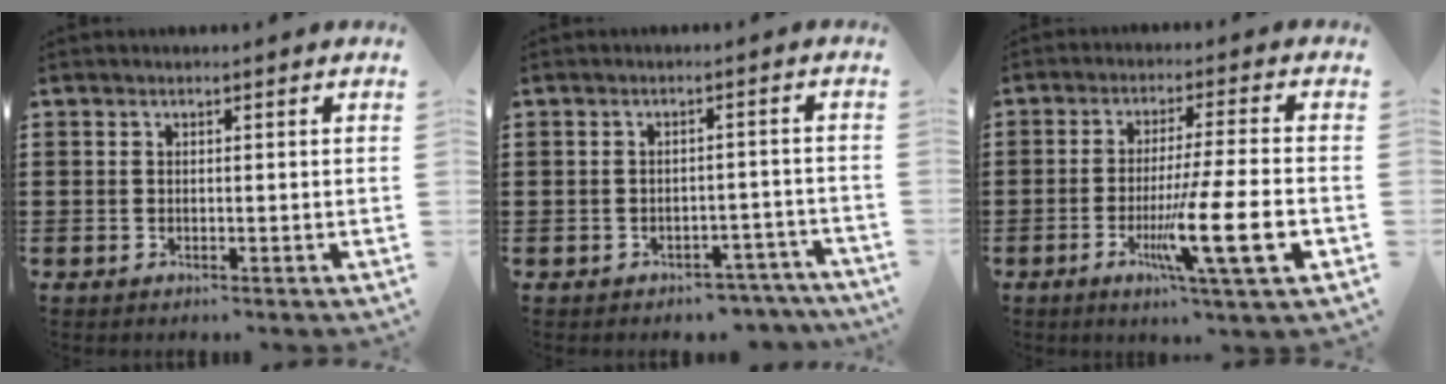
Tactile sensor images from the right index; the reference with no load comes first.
{"total": 2.6, "force": [-2.5, 0.6, 0.0], "torque": [-0.006, 0.003, -0.053]}
{"total": 12.0, "force": [-3.7, 0.6, 11.4], "torque": [-0.213, -0.017, -0.068]}